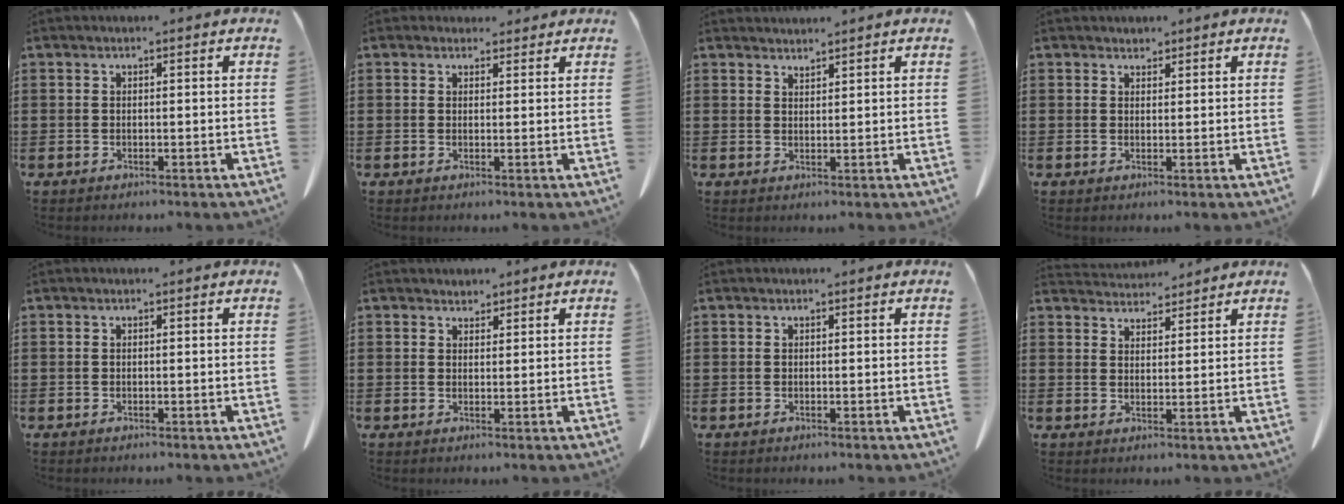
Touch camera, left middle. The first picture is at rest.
{"total": 1.7, "force": [1.5, 0.9, 0.2], "torque": [0.000, 0.003, 0.026]}
{"total": 1.6, "force": [1.6, 0.0, -0.1], "torque": [-0.002, 0.001, 0.032]}
{"total": 1.4, "force": [1.3, 0.5, 0.0], "torque": [-0.004, 0.002, 0.025]}
{"total": 0.0}
{"total": 1.7, "force": [1.6, 0.6, -0.1], "torque": [-0.003, 0.003, 0.032]}
{"total": 0.0}
{"total": 4.0, "force": [3.9, 0.7, 0.4], "torque": [-0.017, -0.013, 0.075]}